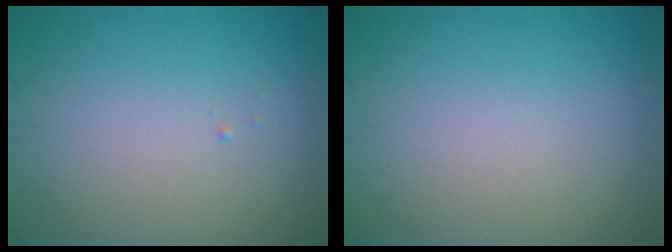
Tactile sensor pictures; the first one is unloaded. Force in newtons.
{"total": 0.0}